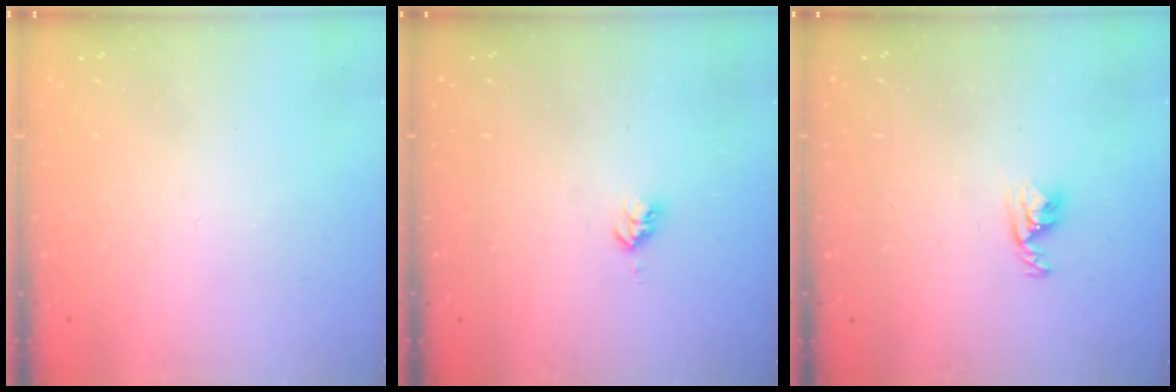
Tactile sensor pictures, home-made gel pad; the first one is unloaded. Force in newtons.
{"total": 2.8, "press": 2.8, "slide": 0.2}
{"total": 3.3, "press": 3.3, "slide": 0.5}